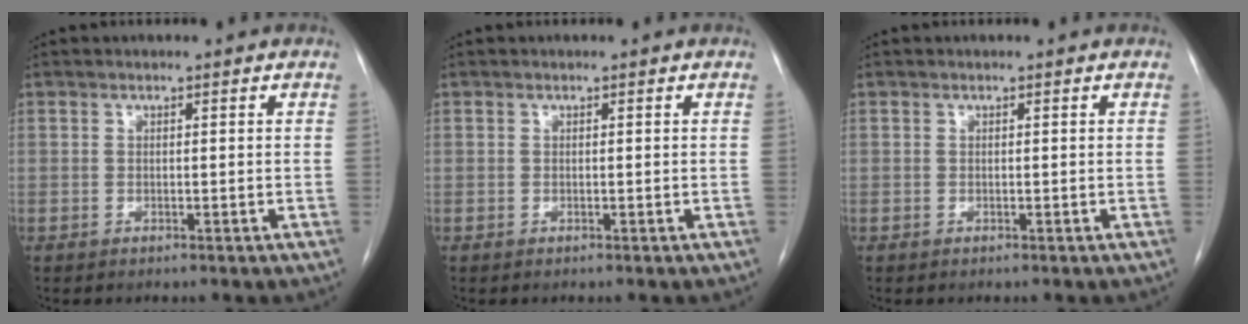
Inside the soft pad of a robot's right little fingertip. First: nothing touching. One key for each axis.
{"total": 0.0}
{"total": 0.0}